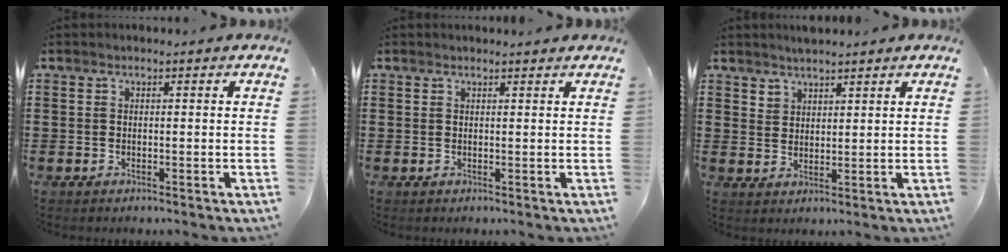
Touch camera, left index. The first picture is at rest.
{"total": 0.8, "force": [0.7, 0.0, 0.2], "torque": [-0.007, -0.002, 0.015]}
{"total": 2.6, "force": [2.4, 1.1, 0.0], "torque": [-0.006, 0.001, 0.047]}